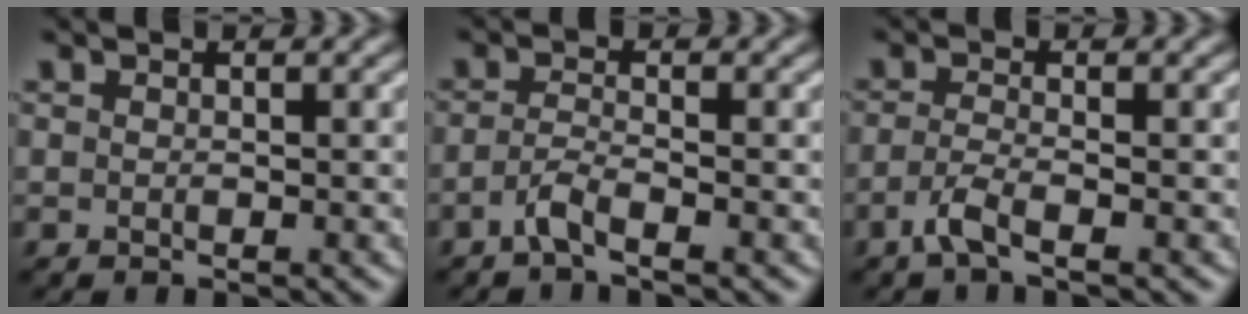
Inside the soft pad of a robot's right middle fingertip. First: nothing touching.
{"total": 2.0, "force": [-1.4, 0.3, 1.5], "torque": [-0.033, 0.001, -0.036]}
{"total": 2.3, "force": [-1.4, 0.5, 1.8], "torque": [-0.041, -0.003, -0.038]}